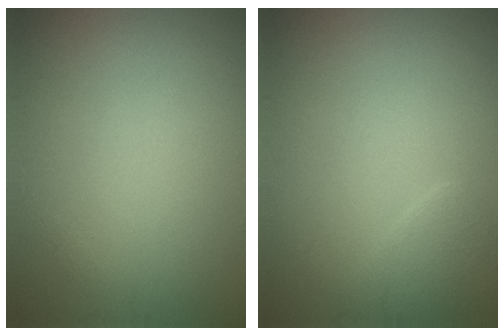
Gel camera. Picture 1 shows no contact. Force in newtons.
{"total": 1.8, "press": 1.8, "slide": 0.1}